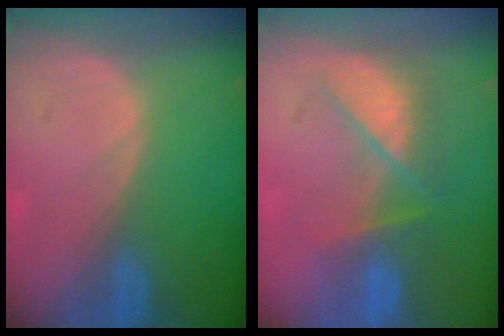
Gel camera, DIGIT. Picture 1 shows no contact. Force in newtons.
{"total": 7.2, "press": 7.0, "slide": 1.7}